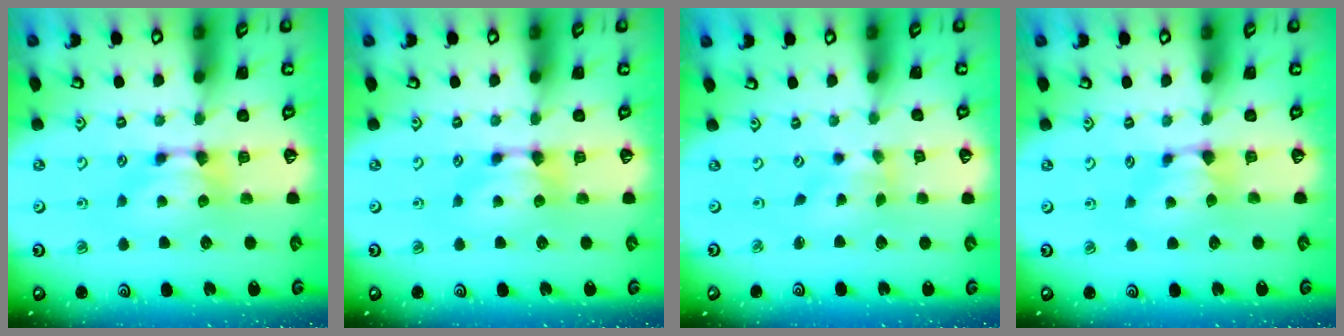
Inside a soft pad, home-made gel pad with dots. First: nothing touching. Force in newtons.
{"total": 0.0}
{"total": 1.7, "press": 1.3, "slide": 1.1}
{"total": 0.8, "press": 0.5, "slide": 0.6}